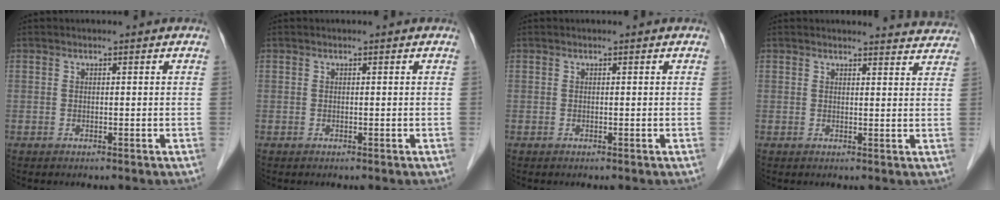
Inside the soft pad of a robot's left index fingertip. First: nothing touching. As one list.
[{"total": 0.0}, {"total": 0.0}, {"total": 7.1, "force": [7.0, 0.8, 0.4], "torque": [0.008, -0.015, 0.055]}]